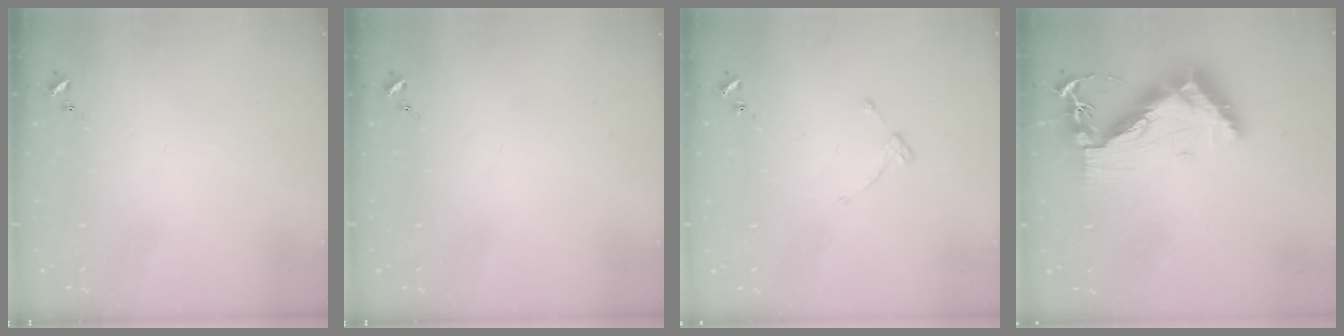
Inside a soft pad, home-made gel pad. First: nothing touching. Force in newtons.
{"total": 0.0}
{"total": 3.7, "press": 3.6, "slide": 0.5}
{"total": 12.4, "press": 12.3, "slide": 1.4}